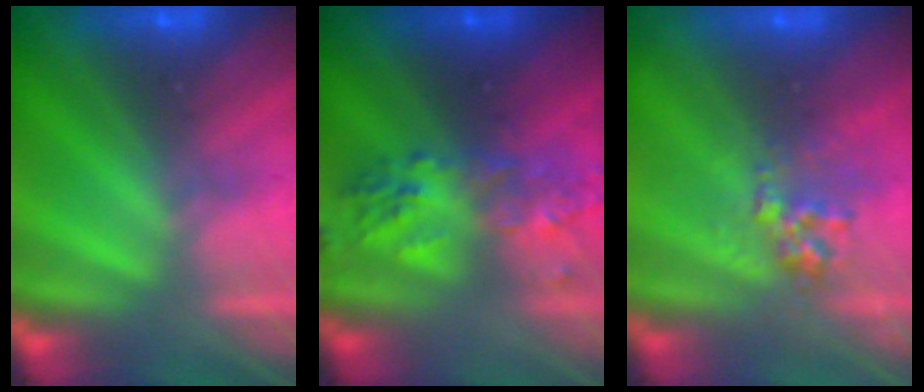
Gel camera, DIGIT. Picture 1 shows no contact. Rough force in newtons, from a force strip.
{"total": 6.0}
{"total": 2.6}